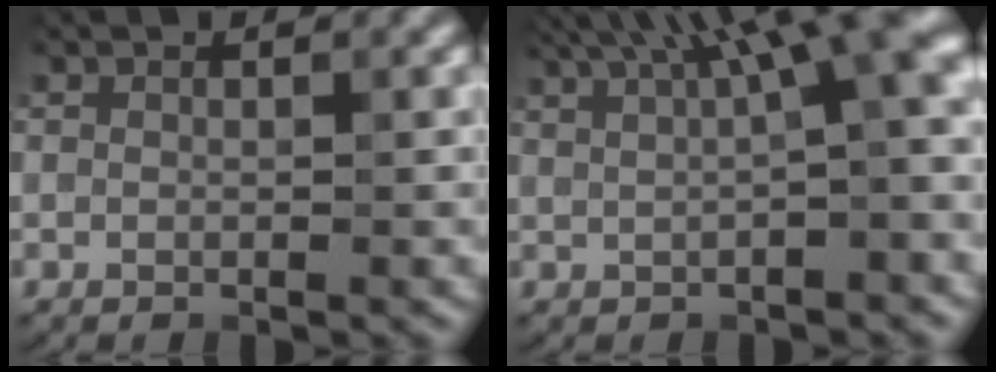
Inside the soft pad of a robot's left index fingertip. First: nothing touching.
{"total": 11.2, "force": [4.8, 2.9, 9.8], "torque": [-0.121, 0.031, 0.076]}